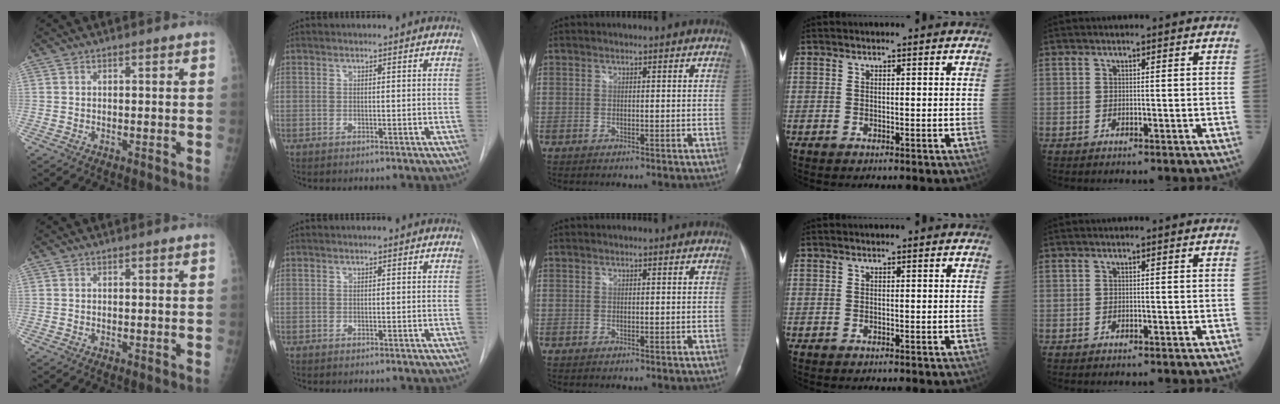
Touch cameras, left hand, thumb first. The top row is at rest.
{}